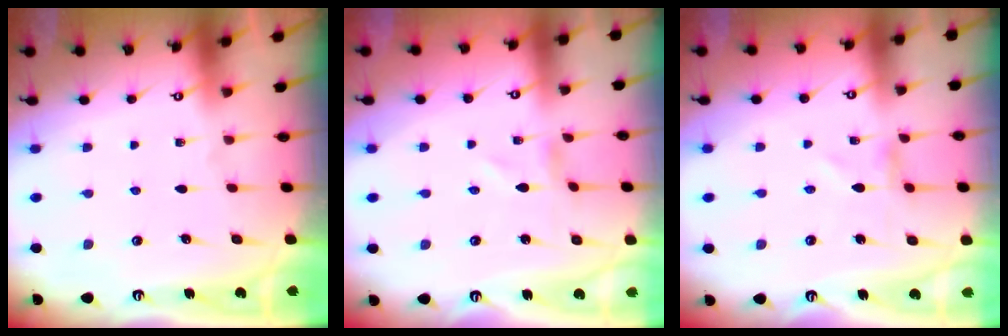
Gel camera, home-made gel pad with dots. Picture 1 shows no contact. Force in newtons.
{"total": 1.2, "press": 1.2, "slide": 0.1}
{"total": 0.7, "press": 0.7, "slide": 0.1}